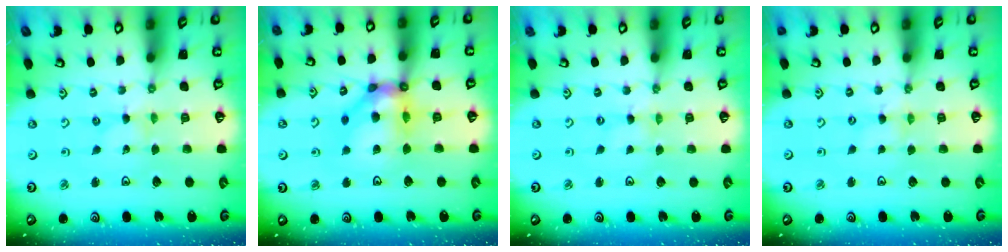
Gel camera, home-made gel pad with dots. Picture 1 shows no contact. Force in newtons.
{"total": 13.7, "press": 13.6, "slide": 1.8}
{"total": 0.0}
{"total": 1.2, "press": 1.1, "slide": 0.2}